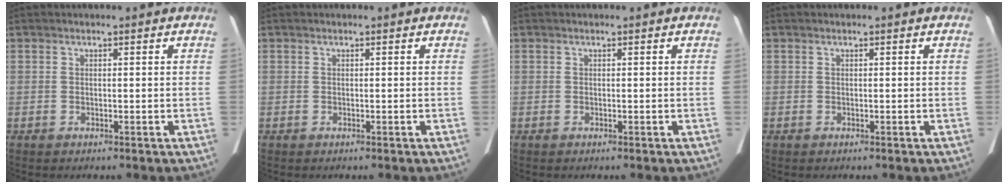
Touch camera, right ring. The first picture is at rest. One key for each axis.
{"total": 0.0}
{"total": 0.0}
{"total": 0.0}